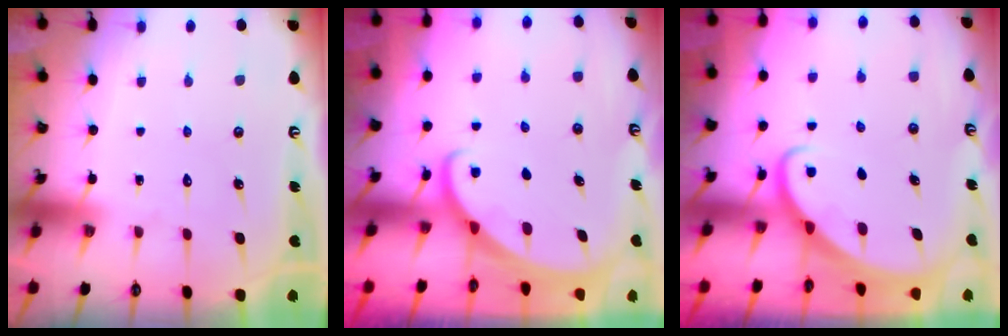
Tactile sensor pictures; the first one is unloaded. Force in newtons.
{"total": 1.2, "press": 1.2, "slide": 0.1}
{"total": 2.4, "press": 2.4, "slide": 0.2}